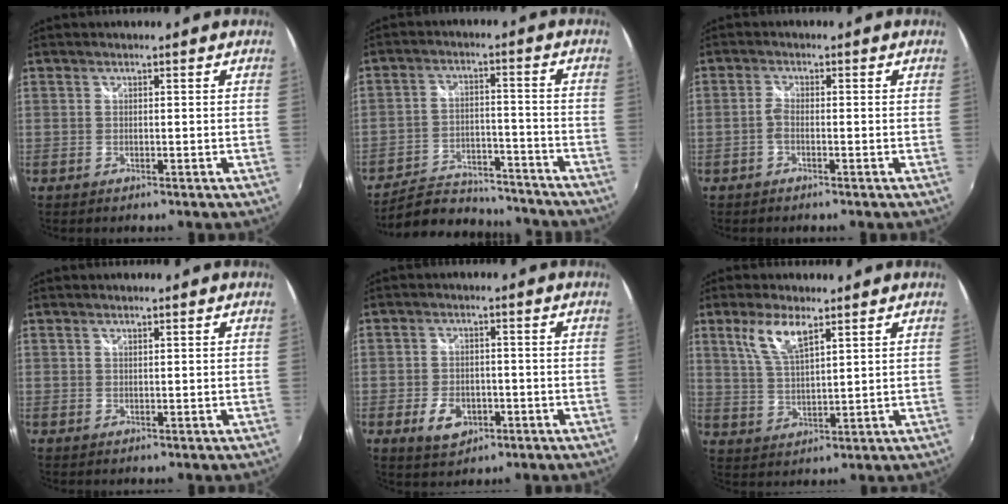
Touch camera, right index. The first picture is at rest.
{"total": 16.7, "force": [-14.9, 5.4, 5.1], "torque": [-0.117, 0.010, -0.210]}
{"total": 1.6, "force": [-0.8, 0.5, 1.3], "torque": [-0.035, 0.003, -0.020]}
{"total": 0.5, "force": [0.4, 0.1, 0.3], "torque": [-0.005, 0.002, 0.008]}
{"total": 6.0, "force": [-2.5, 4.2, 3.5], "torque": [-0.078, 0.001, -0.036]}
{"total": 7.1, "force": [4.1, 2.1, 5.4], "torque": [-0.110, 0.002, 0.087]}